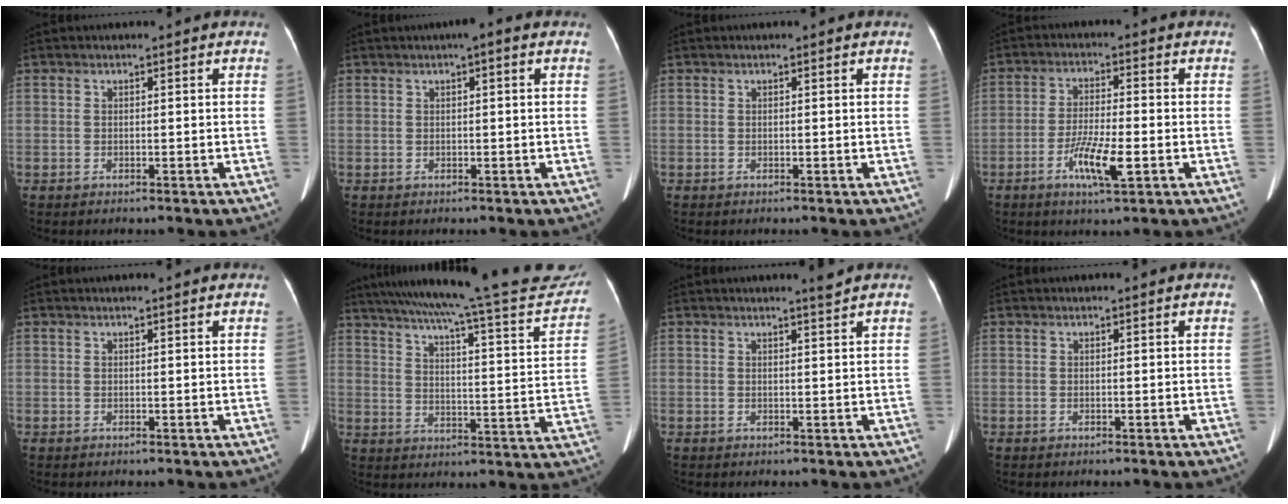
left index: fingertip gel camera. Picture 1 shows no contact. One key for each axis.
{"total": 1.7, "fx": 0.7, "fy": 0.2, "fz": 1.6, "tx": -0.026, "ty": 0.007, "tz": 0.005}
{"total": 0.0}
{"total": 7.0, "fx": -2.8, "fy": 0.8, "fz": 6.3, "tx": -0.120, "ty": -0.010, "tz": -0.049}
{"total": 1.3, "fx": 1.2, "fy": 0.0, "fz": 0.6, "tx": -0.010, "ty": 0.018, "tz": 0.016}
{"total": 29.4, "fx": 26.0, "fy": 2.3, "fz": 13.7, "tx": -0.213, "ty": -0.054, "tz": 0.325}
{"total": 1.2, "fx": 1.0, "fy": -0.7, "fz": 0.2, "tx": -0.018, "ty": -0.014, "tz": 0.022}
{"total": 0.0}